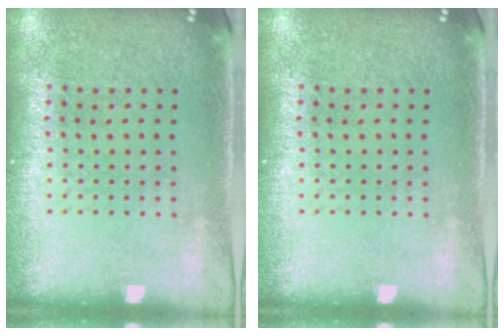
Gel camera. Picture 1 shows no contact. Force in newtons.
{"total": 0.0}